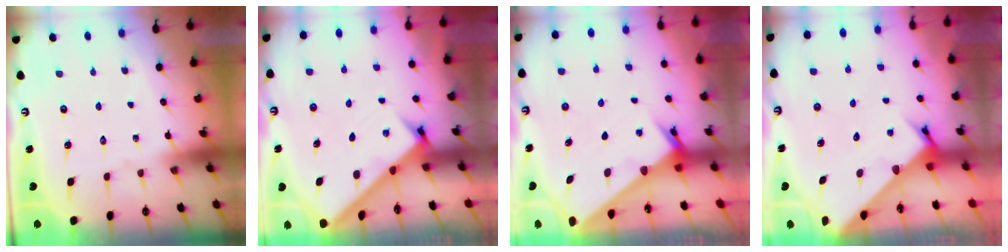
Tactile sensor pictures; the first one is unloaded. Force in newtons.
{"total": 3.1, "press": 3.1, "slide": 0.4}
{"total": 2.7, "press": 2.7, "slide": 0.2}
{"total": 3.5, "press": 3.5, "slide": 0.3}